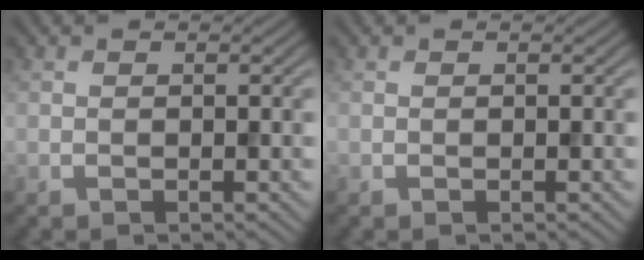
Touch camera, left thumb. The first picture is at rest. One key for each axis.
{"total": 0.0}